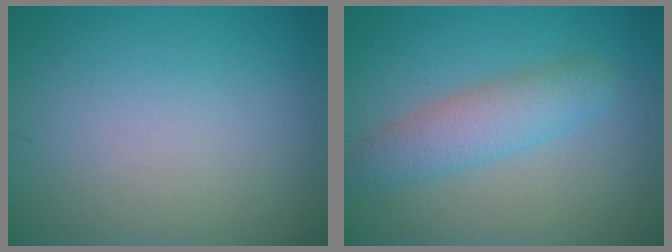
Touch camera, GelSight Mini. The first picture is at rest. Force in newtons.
{"total": 3.7, "press": 3.7, "slide": 0.1}